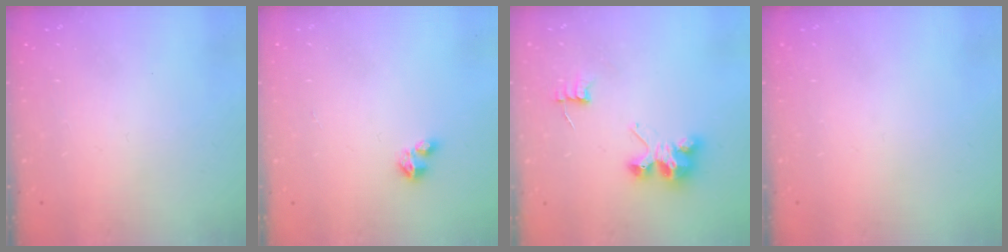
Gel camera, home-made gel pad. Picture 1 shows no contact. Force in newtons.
{"total": 2.1, "press": 2.1, "slide": 0.2}
{"total": 6.8, "press": 6.8, "slide": 0.2}
{"total": 0.0}